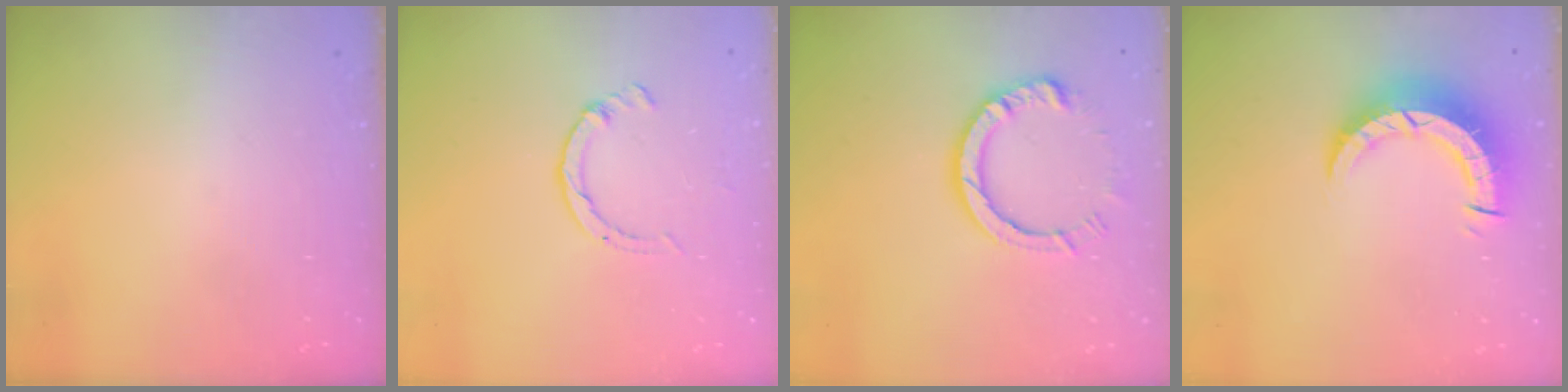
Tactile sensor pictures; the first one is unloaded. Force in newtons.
{"total": 2.6, "press": 2.6, "slide": 0.4}
{"total": 9.1, "press": 9.1, "slide": 0.7}
{"total": 8.6, "press": 8.5, "slide": 0.9}